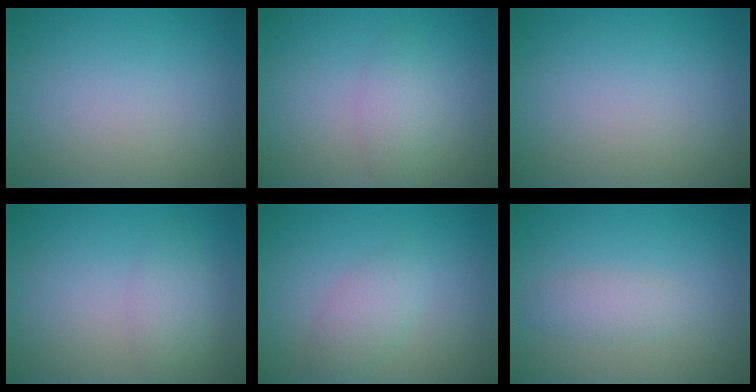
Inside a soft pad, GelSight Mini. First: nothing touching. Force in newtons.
{"total": 2.1, "press": 2.1, "slide": 0.1}
{"total": 0.0}
{"total": 2.1, "press": 2.1, "slide": 0.1}
{"total": 2.2, "press": 2.2, "slide": 0.0}
{"total": 1.6, "press": 1.6, "slide": 0.0}